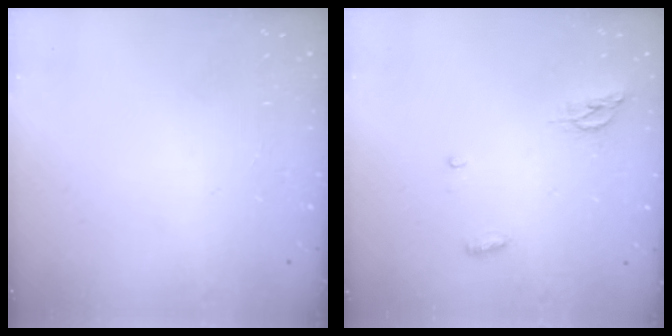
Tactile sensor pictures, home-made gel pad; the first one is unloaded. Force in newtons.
{"total": 4.9, "press": 4.9, "slide": 0.6}